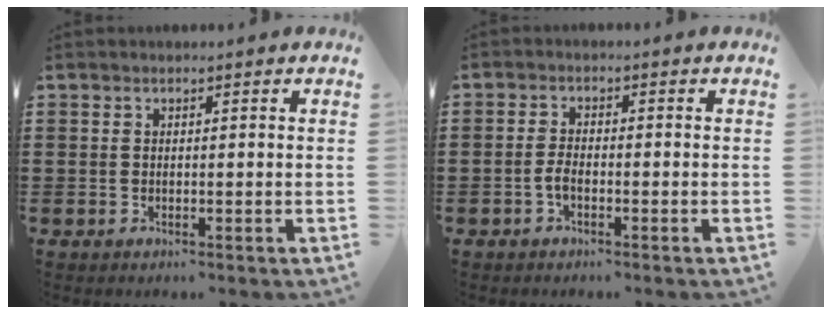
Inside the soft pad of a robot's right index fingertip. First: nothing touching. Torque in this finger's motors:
{"motor_torque": [0.22, 0.53, 0.14, 0.02]}